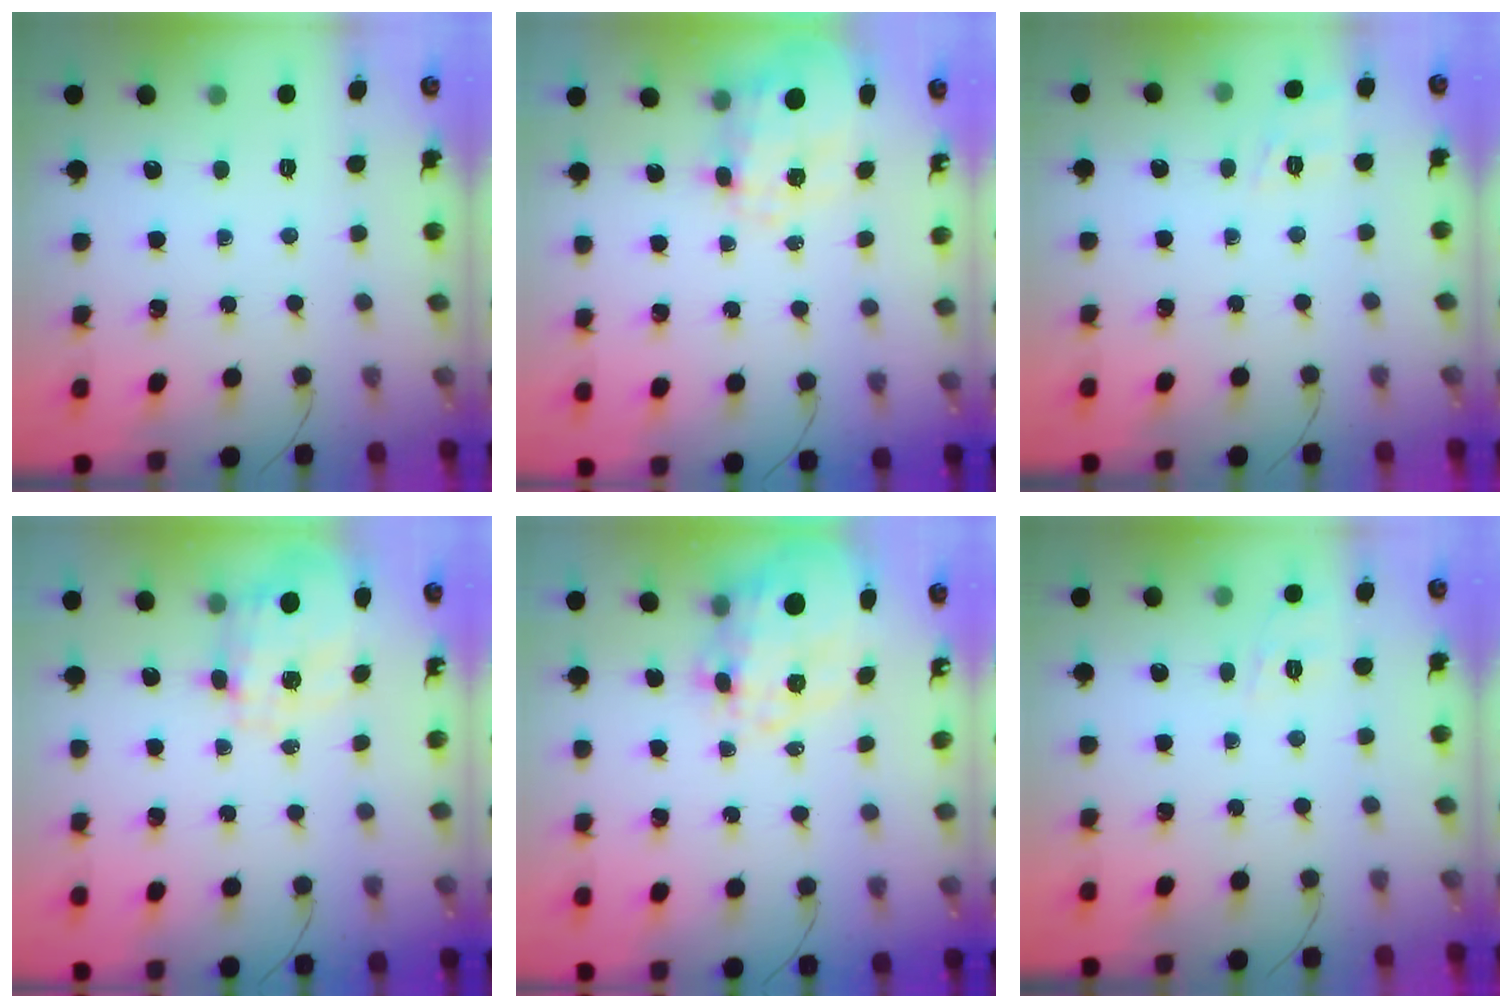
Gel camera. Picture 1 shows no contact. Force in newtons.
{"total": 9.3, "press": 9.3, "slide": 1.1}
{"total": 3.3, "press": 2.8, "slide": 1.8}
{"total": 3.4, "press": 3.2, "slide": 1.1}
{"total": 13.6, "press": 13.3, "slide": 2.9}
{"total": 5.8, "press": 5.6, "slide": 1.6}